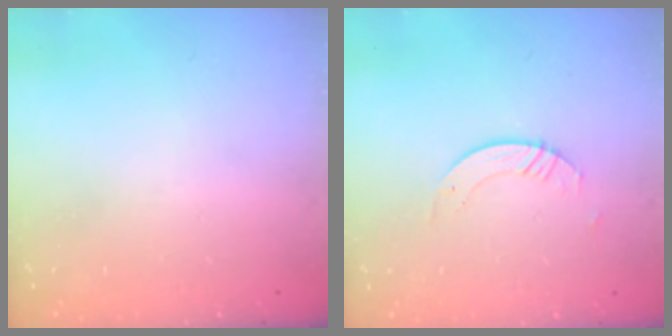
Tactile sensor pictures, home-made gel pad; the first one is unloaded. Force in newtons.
{"total": 2.2, "press": 2.2, "slide": 0.2}